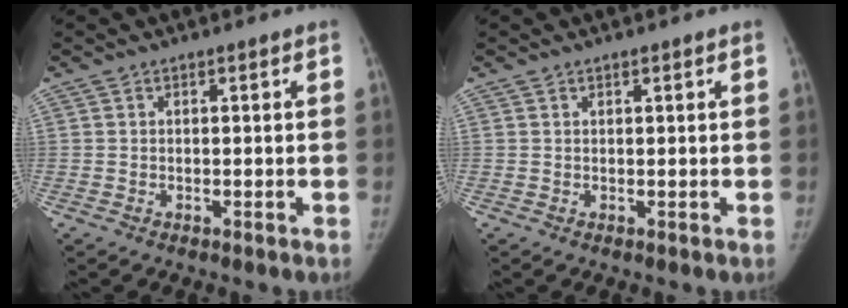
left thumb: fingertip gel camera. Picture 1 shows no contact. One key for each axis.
{"total": 0.5, "fx": 0.4, "fy": 0.2, "fz": 0.3, "tx": -0.005, "ty": -0.002, "tz": 0.007}